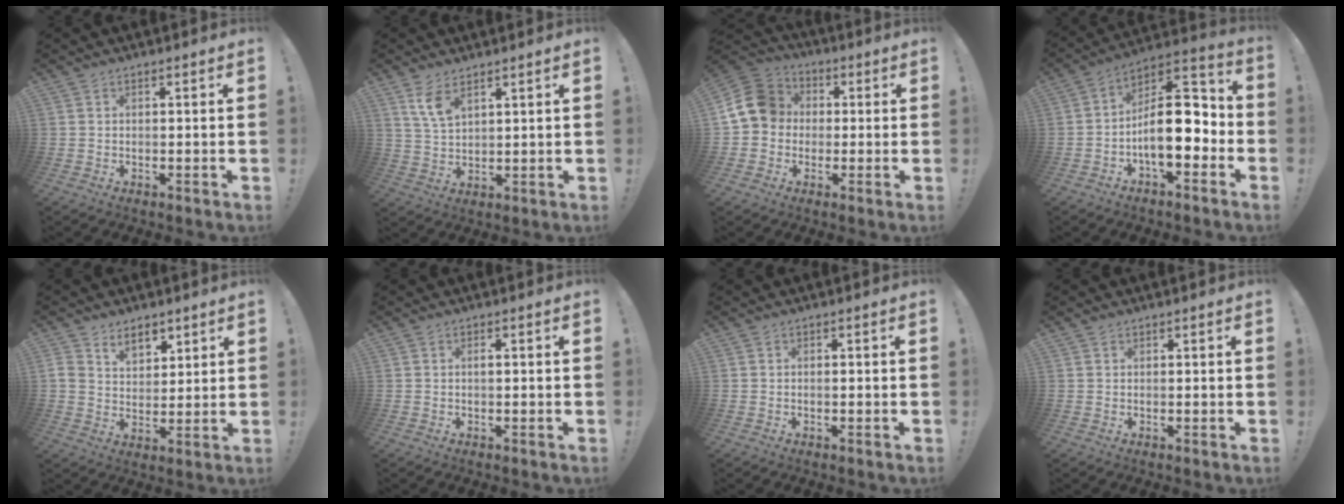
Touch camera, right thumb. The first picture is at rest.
{"total": 6.5, "force": [4.2, 2.9, 4.1], "torque": [-0.067, -0.024, 0.076]}
{"total": 13.8, "force": [1.4, 11.9, 6.8], "torque": [-0.113, 0.010, 0.033]}
{"total": 16.8, "force": [-2.8, 8.6, 14.2], "torque": [-0.234, 0.016, -0.040]}
{"total": 7.3, "force": [5.0, 4.8, 2.2], "torque": [-0.036, -0.031, 0.096]}
{"total": 0.6, "force": [0.1, 0.1, 0.5], "torque": [-0.004, -0.001, 0.000]}
{"total": 0.5, "force": [-0.4, 0.2, 0.3], "torque": [-0.010, 0.001, -0.007]}
{"total": 0.6, "force": [0.5, 0.3, 0.1], "torque": [0.003, -0.002, 0.009]}